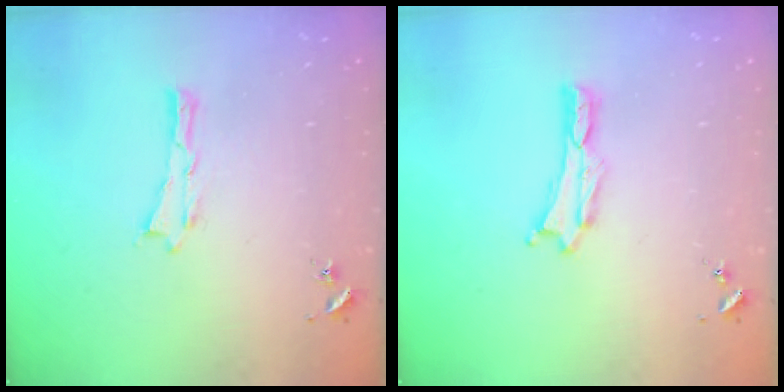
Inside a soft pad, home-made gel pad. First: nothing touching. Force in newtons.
{"total": 0.0}